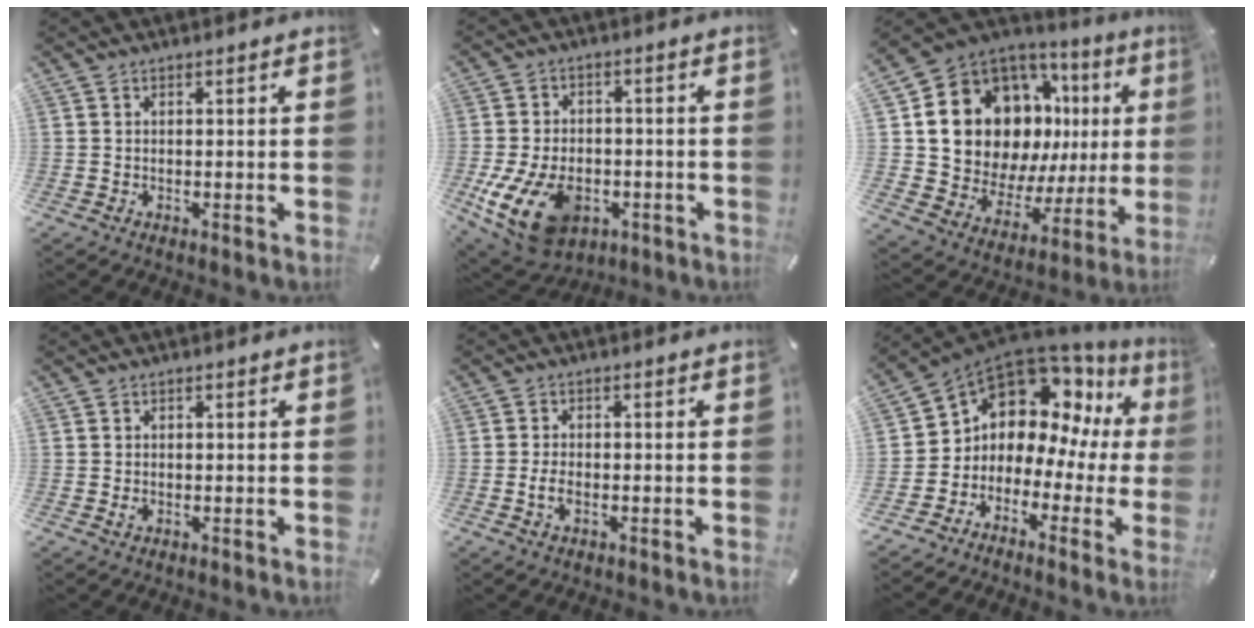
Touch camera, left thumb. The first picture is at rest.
{"total": 15.9, "force": [-5.5, 10.7, 10.4], "torque": [-0.212, 0.026, -0.087]}
{"total": 17.6, "force": [7.0, 13.1, 9.5], "torque": [-0.166, -0.064, 0.145]}
{"total": 1.0, "force": [-0.1, 0.8, 0.6], "torque": [-0.012, 0.003, -0.002]}
{"total": 3.2, "force": [-1.0, 1.7, 2.5], "torque": [-0.056, 0.000, -0.020]}
{"total": 9.4, "force": [5.8, 6.9, 2.6], "torque": [-0.075, -0.068, 0.105]}